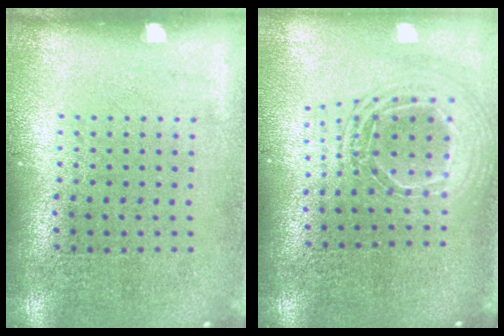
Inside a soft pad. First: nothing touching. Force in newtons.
{"total": 1.9, "press": 1.5, "slide": 1.2}